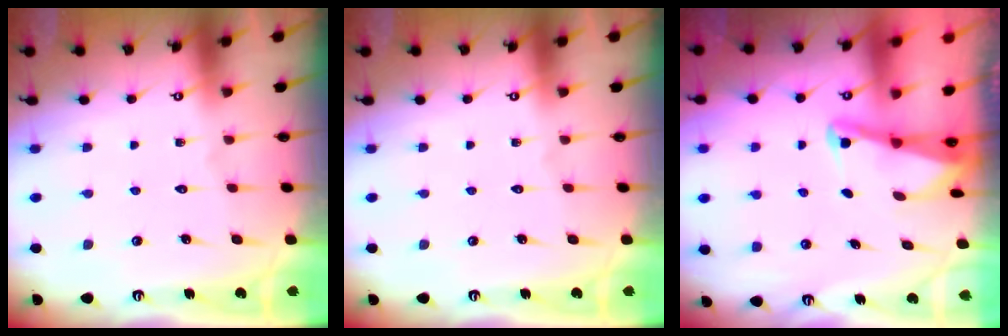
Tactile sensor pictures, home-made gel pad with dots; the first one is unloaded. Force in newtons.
{"total": 0.0}
{"total": 2.2, "press": 2.2, "slide": 0.3}